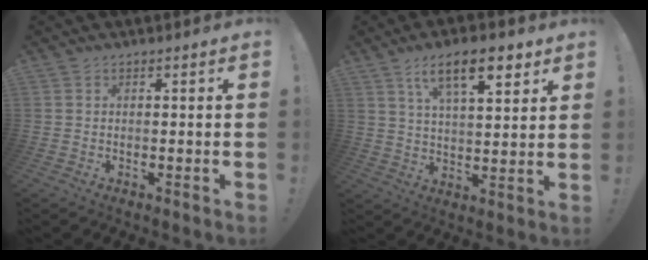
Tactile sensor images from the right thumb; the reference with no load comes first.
{"total": 13.7, "force": [7.3, 4.7, 10.6], "torque": [-0.168, -0.021, 0.119]}